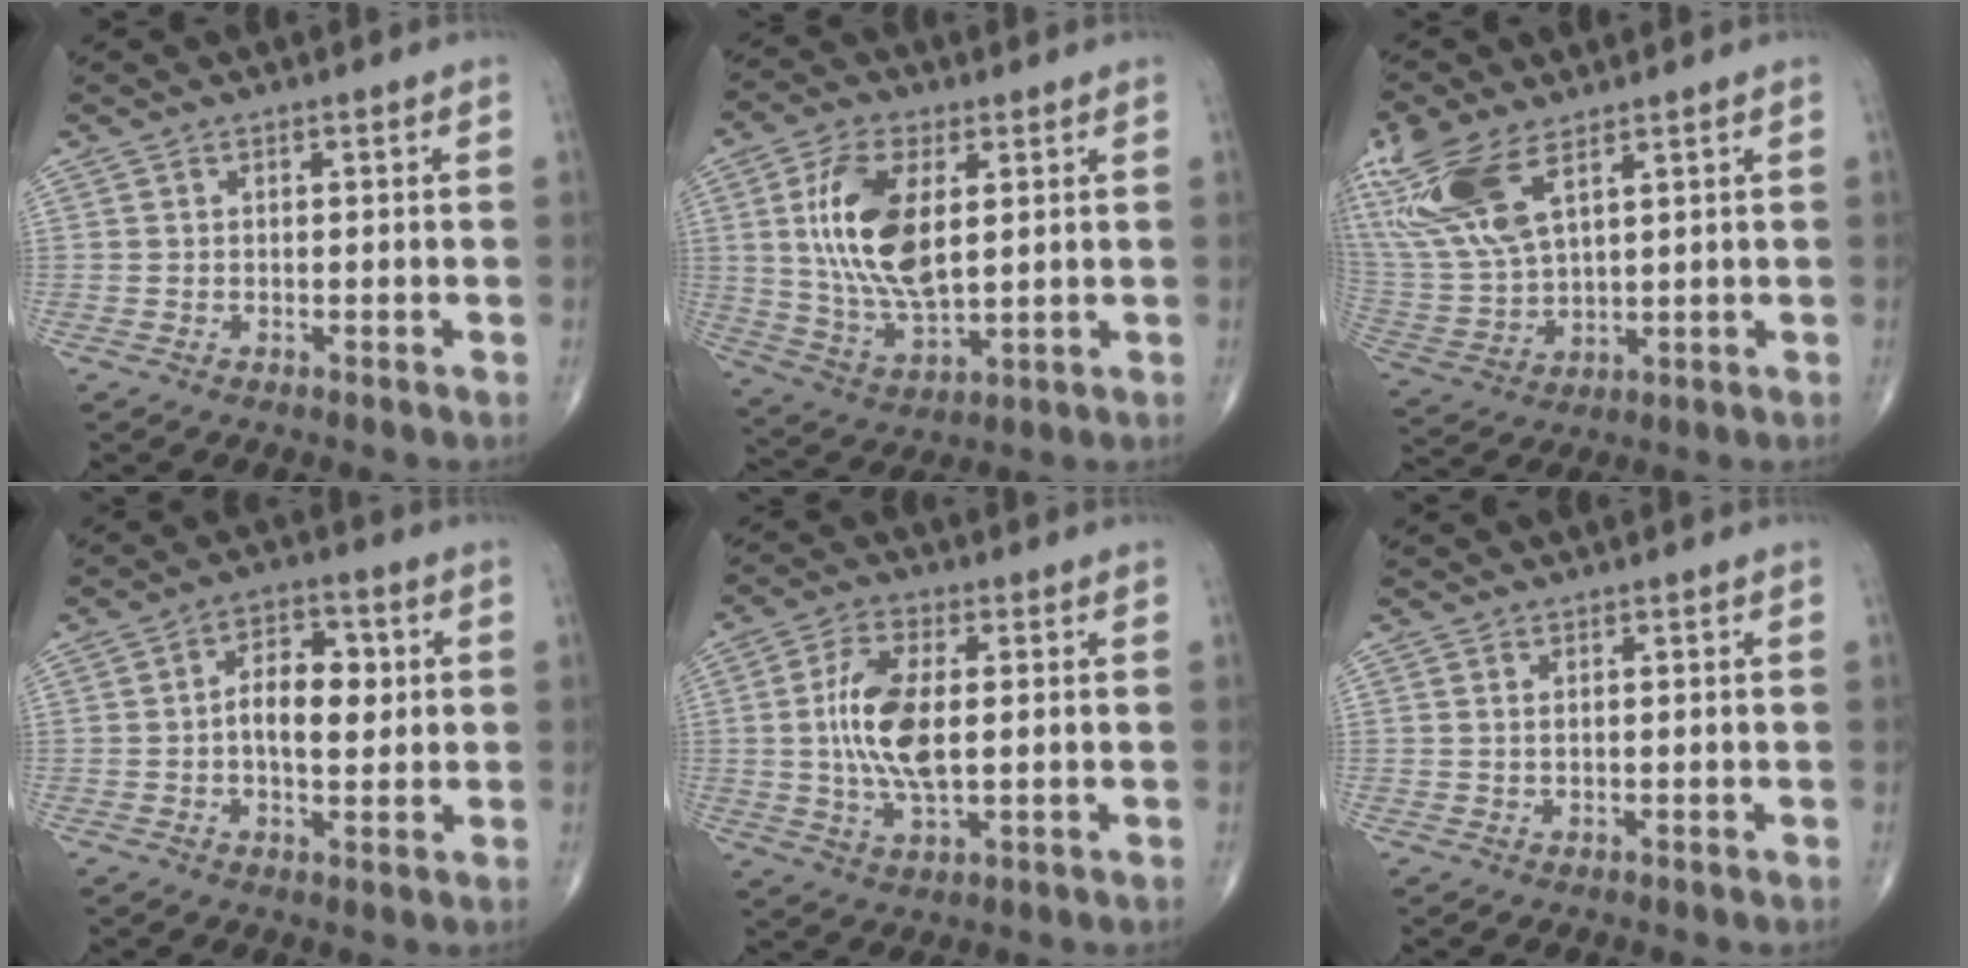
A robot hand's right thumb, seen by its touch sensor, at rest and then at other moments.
{"total": 15.5, "force": [3.3, 7.5, 13.1], "torque": [-0.253, -0.016, 0.070]}
{"total": 16.2, "force": [8.6, 7.0, 11.9], "torque": [-0.272, -0.019, 0.181]}
{"total": 8.7, "force": [0.6, 4.9, 7.2], "torque": [-0.093, 0.010, 0.005]}
{"total": 11.2, "force": [0.6, 4.9, 10.1], "torque": [-0.207, -0.004, 0.012]}
{"total": 0.7, "force": [0.3, 0.2, 0.6], "torque": [-0.016, 0.002, 0.007]}